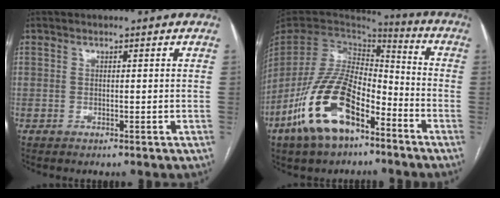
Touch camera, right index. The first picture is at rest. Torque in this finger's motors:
{"motor_torque": [0.56, -0.75, -0.13, -0.21]}